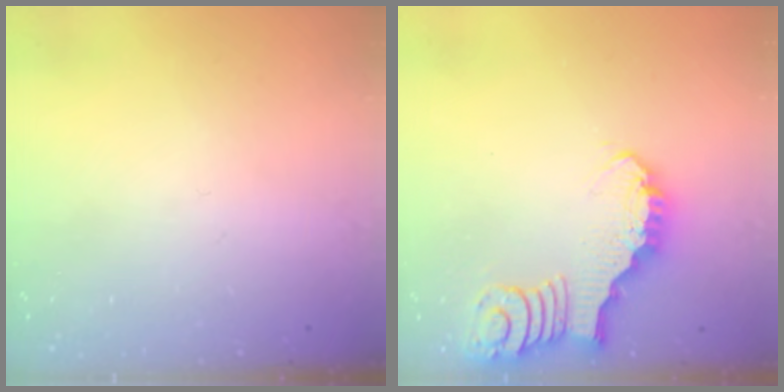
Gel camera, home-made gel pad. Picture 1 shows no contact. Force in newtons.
{"total": 3.2, "press": 3.2, "slide": 0.3}